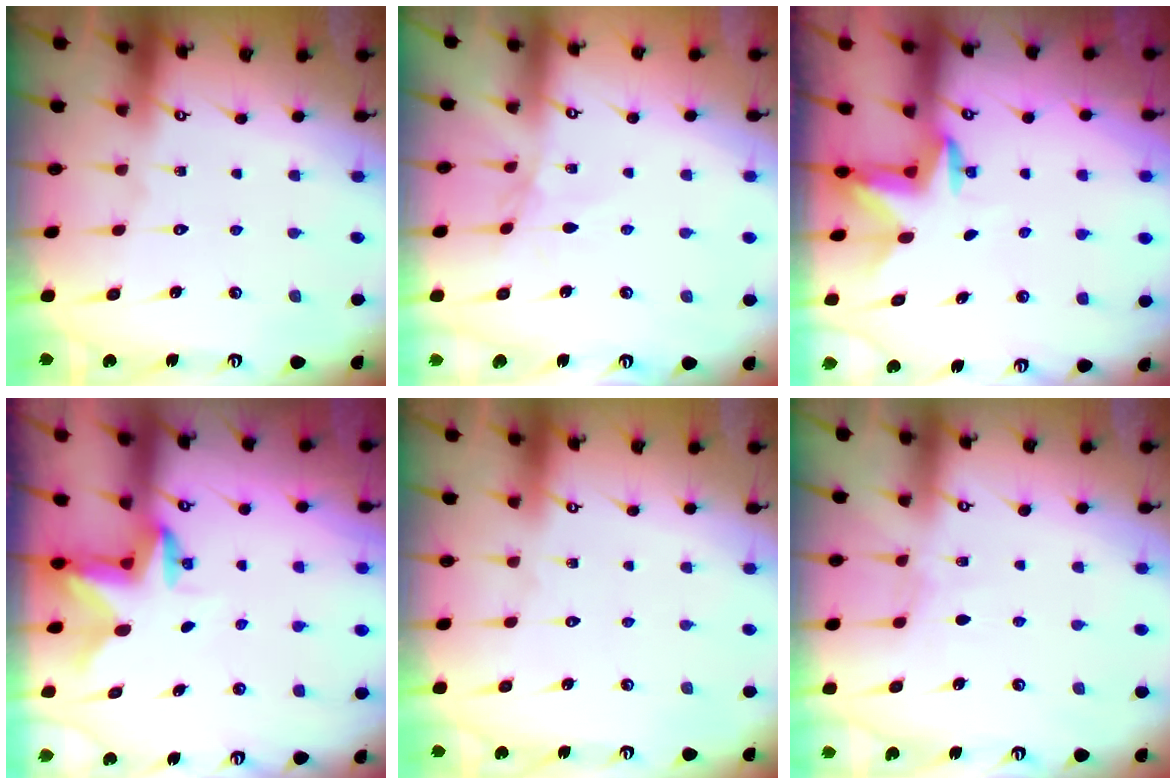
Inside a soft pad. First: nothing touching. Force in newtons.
{"total": 1.7, "press": 1.7, "slide": 0.4}
{"total": 2.9, "press": 2.9, "slide": 0.5}
{"total": 2.7, "press": 2.6, "slide": 0.5}
{"total": 0.0}
{"total": 3.1, "press": 3.1, "slide": 0.5}